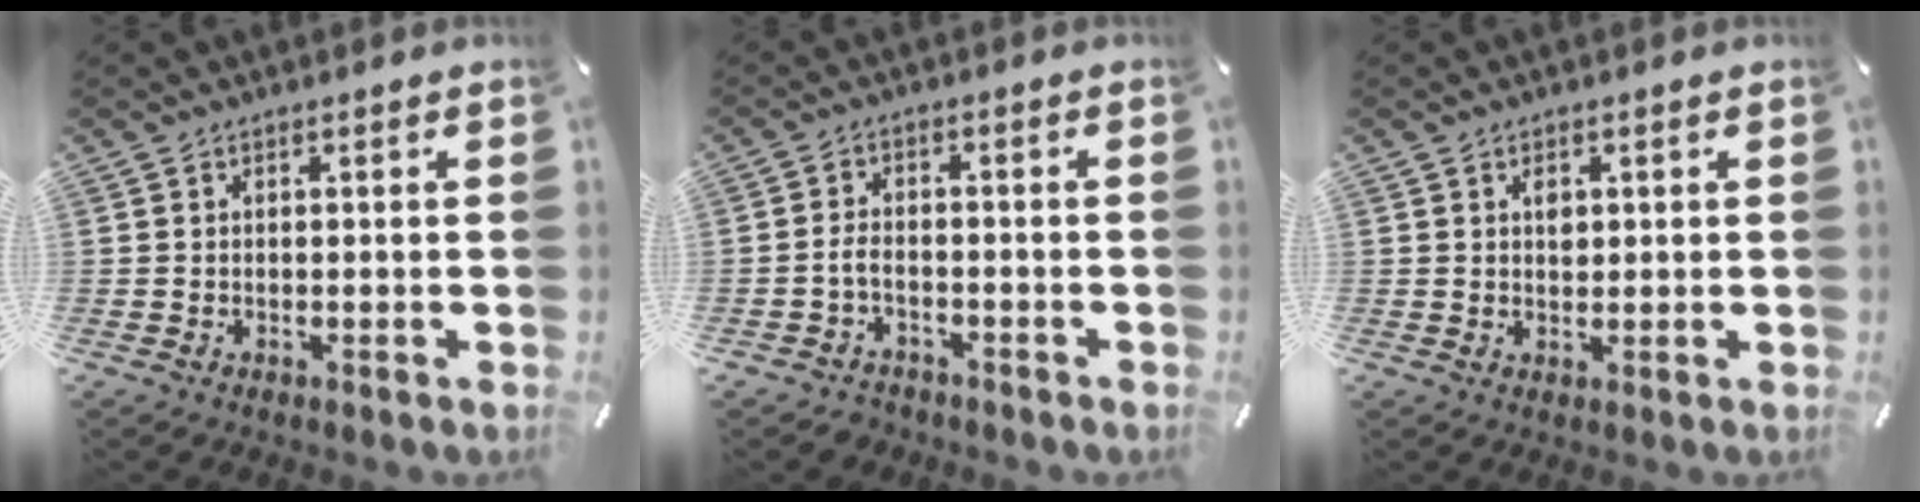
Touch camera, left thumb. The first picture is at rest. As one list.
[{"total": 3.4, "force": [-1.8, 2.3, 1.8], "torque": [-0.047, 0.007, -0.040]}, {"total": 1.9, "force": [0.6, 1.5, 1.1], "torque": [-0.009, -0.003, 0.006]}]